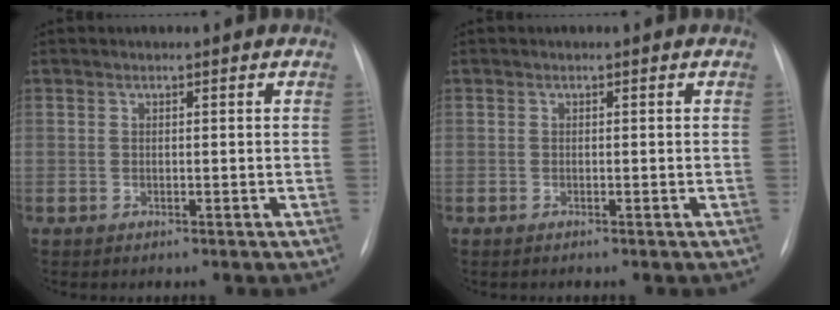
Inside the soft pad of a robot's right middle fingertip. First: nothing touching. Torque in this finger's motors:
{"motor_torque": [0.20, -0.27, 0.04, 0.01]}